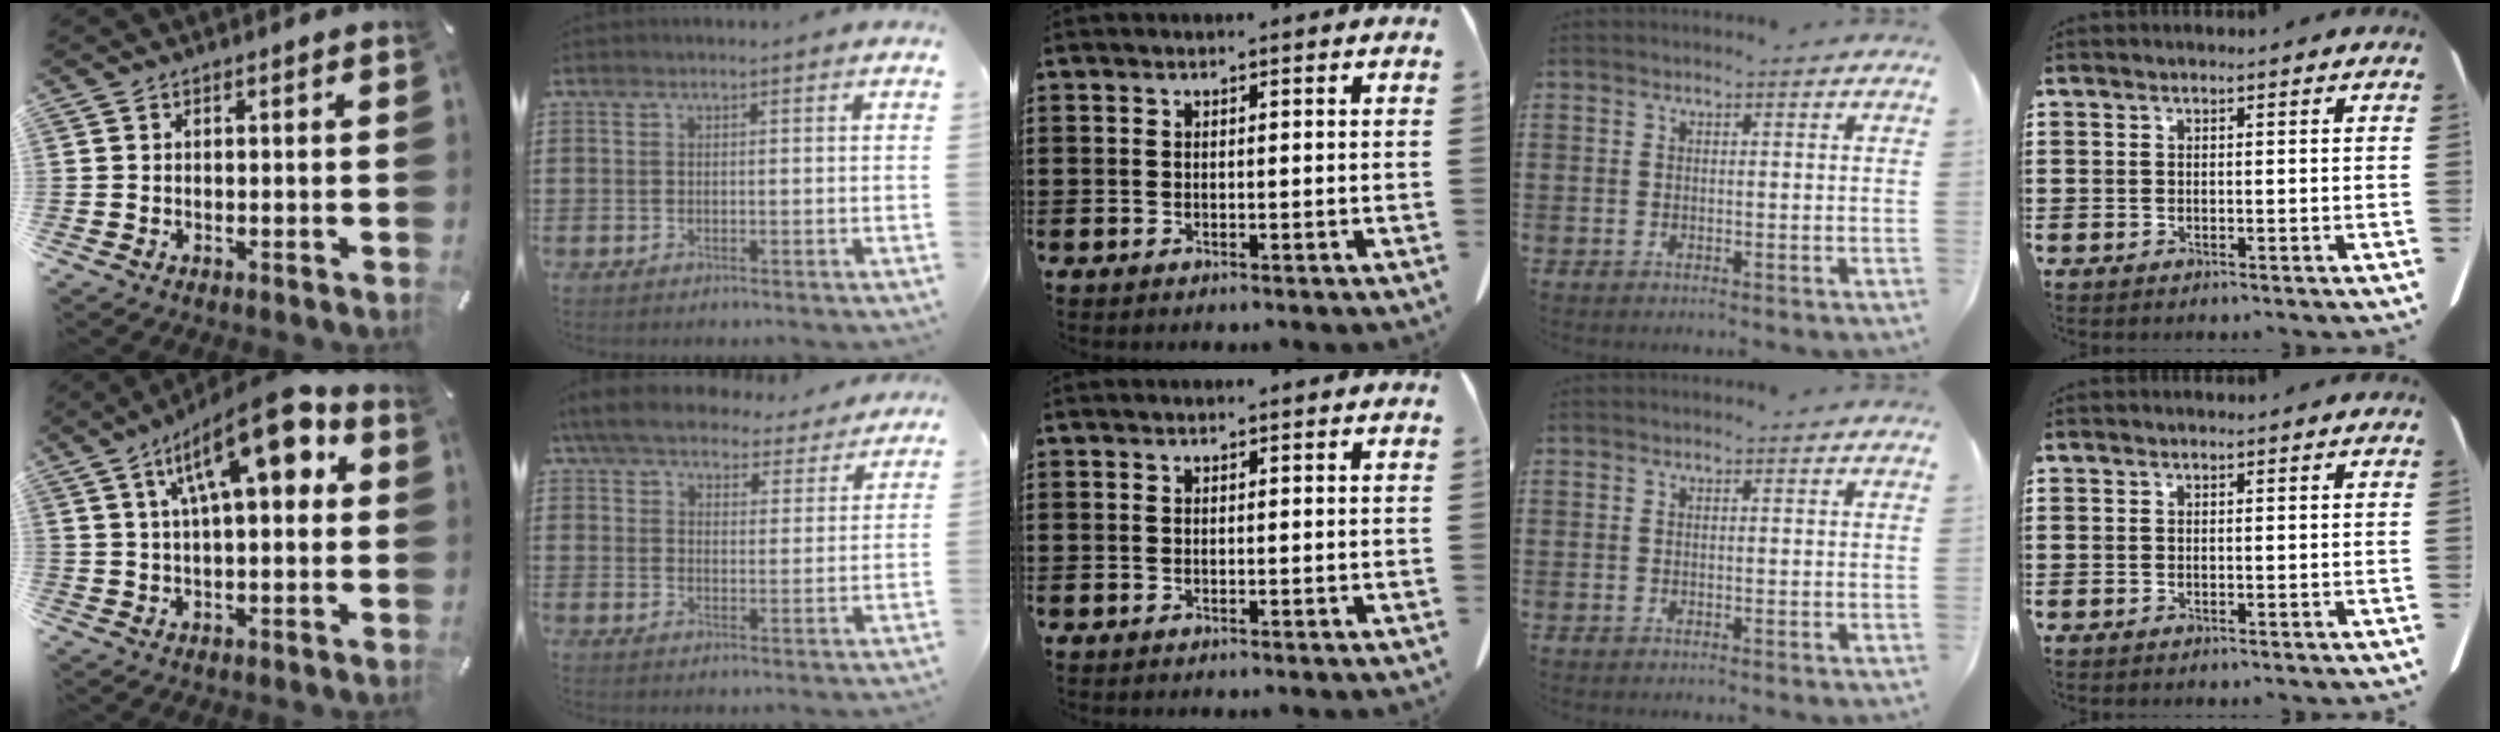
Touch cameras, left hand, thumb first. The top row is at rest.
{"thumb": {"total": 17.6, "force": [7.2, 6.0, 14.9], "torque": [-0.234, -0.030, 0.108]}, "index": {"total": 6.7, "force": [6.2, 1.1, 2.1], "torque": [-0.069, -0.030, 0.111]}}